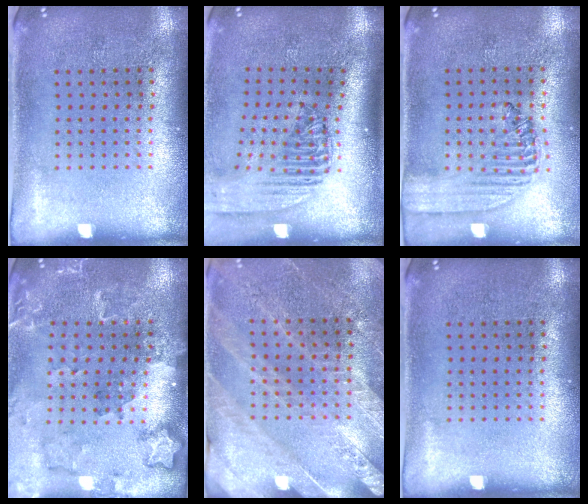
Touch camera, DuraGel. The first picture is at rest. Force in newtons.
{"total": 2.4, "press": 1.8, "slide": 1.5}
{"total": 1.6, "press": 1.4, "slide": 0.7}
{"total": 1.8, "press": 1.8, "slide": 0.2}
{"total": 2.6, "press": 2.6, "slide": 0.4}
{"total": 0.0}